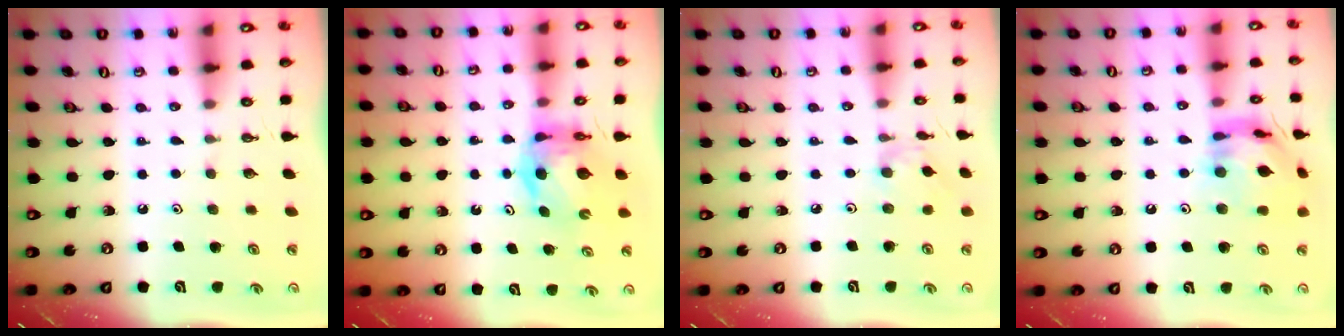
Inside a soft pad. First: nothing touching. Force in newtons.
{"total": 6.6, "press": 6.6, "slide": 0.7}
{"total": 2.7, "press": 2.6, "slide": 0.3}
{"total": 14.8, "press": 14.8, "slide": 1.2}